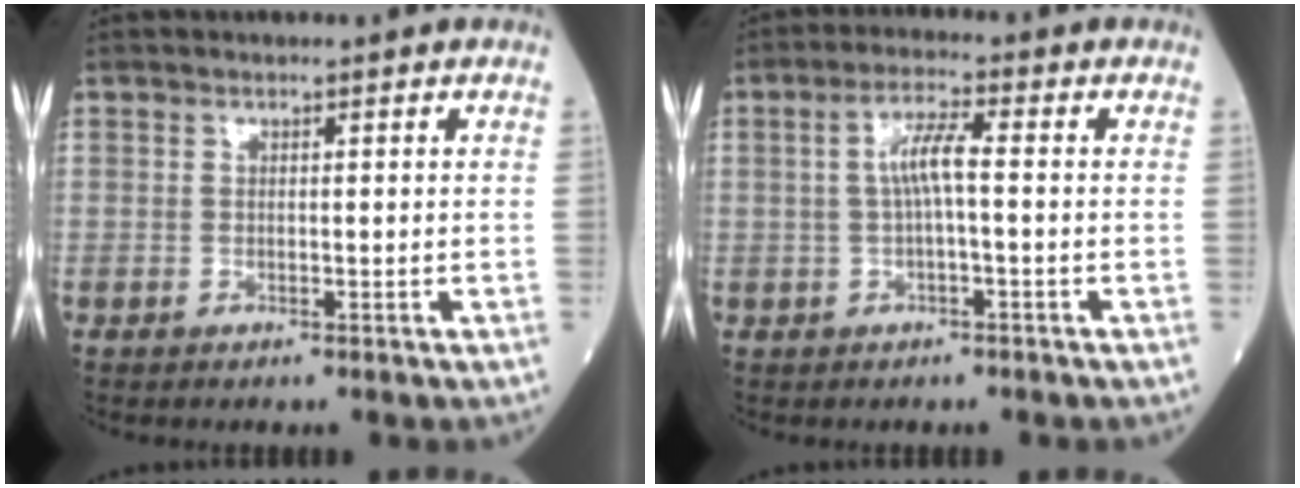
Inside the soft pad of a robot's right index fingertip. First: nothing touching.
{"total": 4.7, "force": [0.1, 0.5, 4.6], "torque": [-0.089, 0.013, 0.001]}